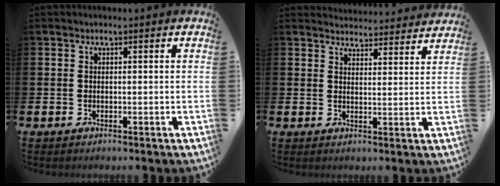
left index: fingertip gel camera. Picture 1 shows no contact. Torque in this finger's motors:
{"motor_torque": [0.89, -1.25, 0.32, 0.01]}